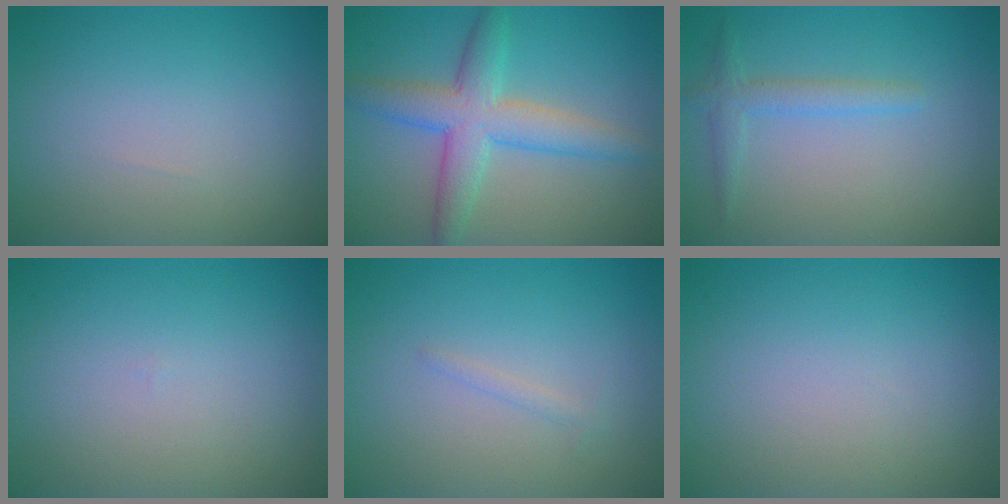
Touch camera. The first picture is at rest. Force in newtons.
{"total": 5.6, "press": 5.6, "slide": 0.1}
{"total": 1.9, "press": 1.9, "slide": 0.1}
{"total": 0.0}
{"total": 0.7, "press": 0.7, "slide": 0.1}
{"total": 0.0}